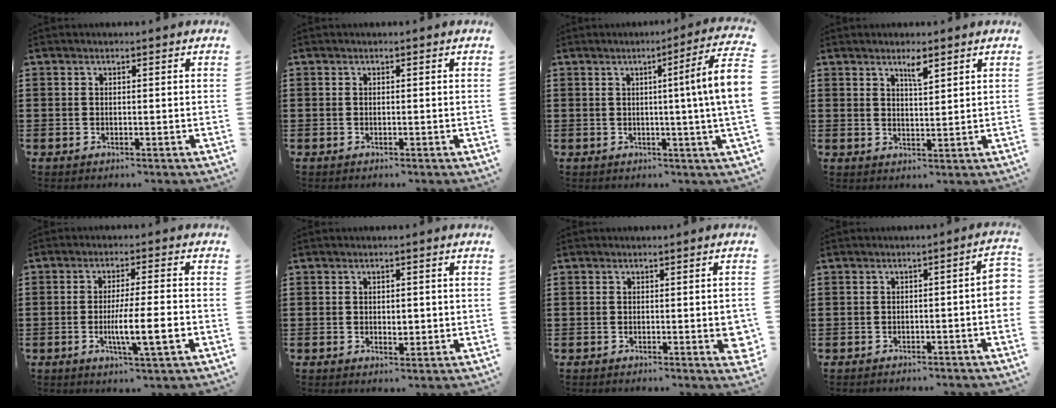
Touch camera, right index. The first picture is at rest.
{"total": 0.0}
{"total": 7.9, "force": [0.8, -1.0, 7.8], "torque": [-0.125, -0.013, 0.005]}
{"total": 2.9, "force": [2.1, 0.6, 1.9], "torque": [-0.026, -0.004, 0.032]}
{"total": 7.9, "force": [-2.1, 0.7, 7.6], "torque": [-0.130, -0.011, -0.036]}
{"total": 1.7, "force": [-0.1, 1.1, 1.3], "torque": [-0.026, 0.006, -0.004]}
{"total": 3.0, "force": [-1.0, 1.1, 2.6], "torque": [-0.034, -0.001, -0.019]}
{"total": 2.9, "force": [-1.6, 0.4, 2.3], "torque": [-0.036, 0.002, -0.029]}